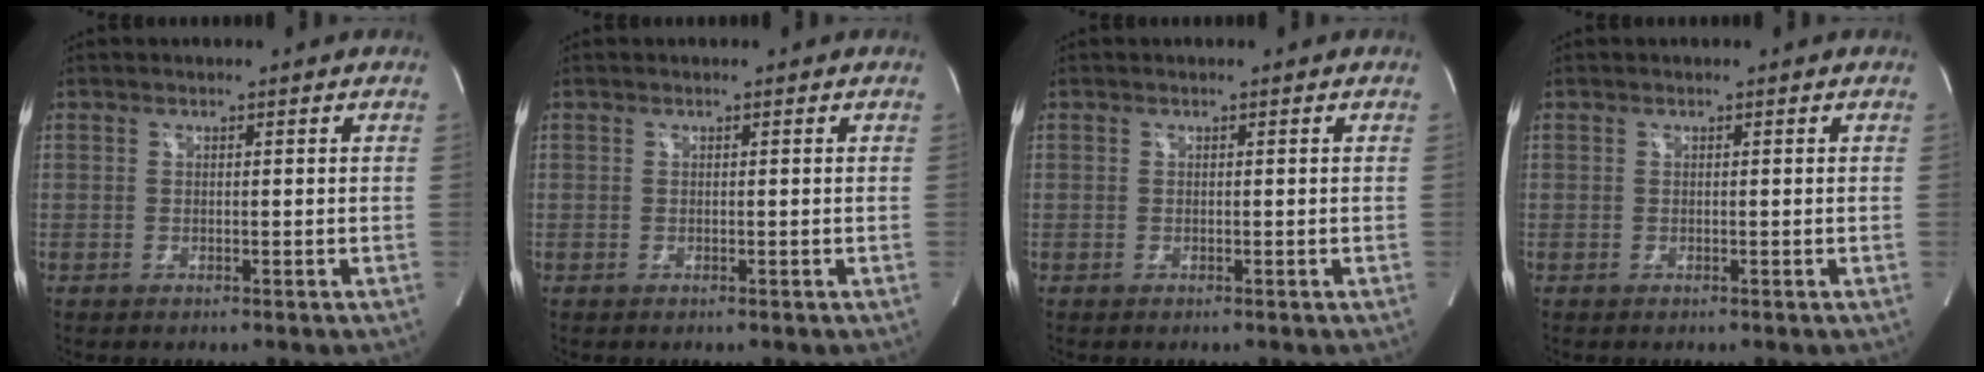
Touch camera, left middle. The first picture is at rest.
{"total": 0.0}
{"total": 0.0}
{"total": 0.0}